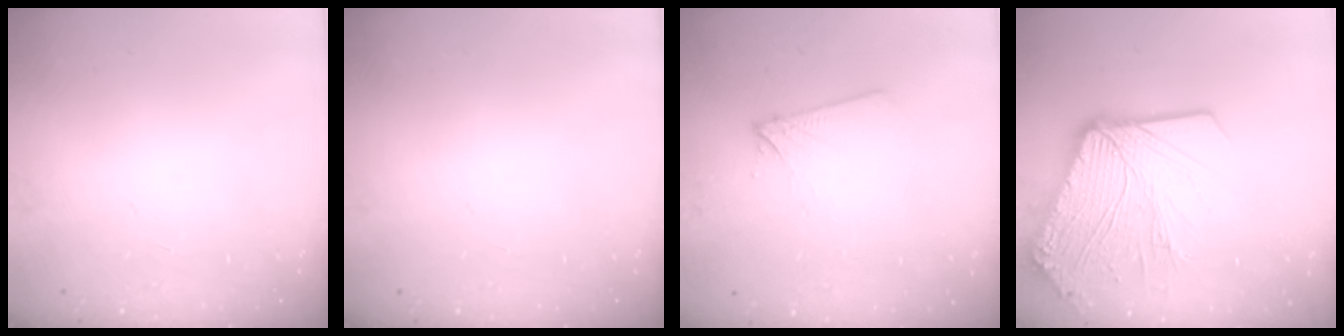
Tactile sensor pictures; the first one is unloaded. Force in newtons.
{"total": 0.0}
{"total": 5.0, "press": 5.0, "slide": 0.8}
{"total": 21.3, "press": 21.2, "slide": 2.4}